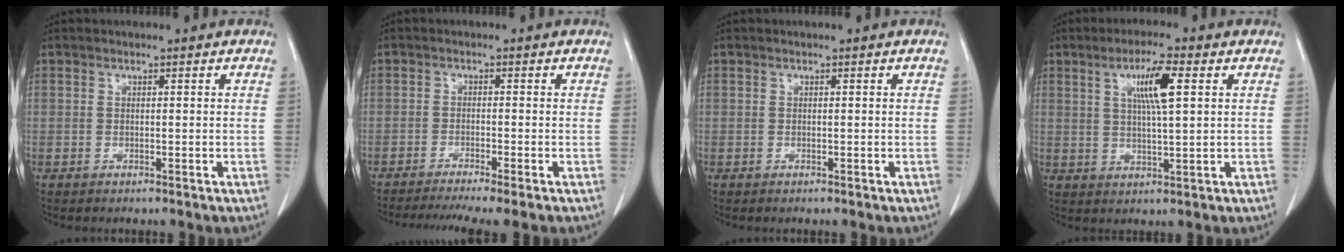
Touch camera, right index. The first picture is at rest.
{"total": 8.7, "force": [-7.2, -0.3, 4.8], "torque": [-0.059, -0.013, -0.107]}
{"total": 0.0}
{"total": 6.9, "force": [2.4, 0.4, 6.5], "torque": [-0.118, 0.003, 0.044]}